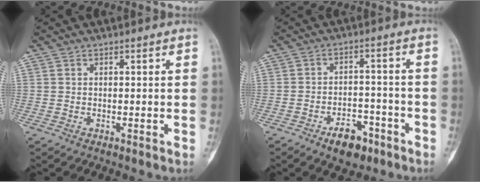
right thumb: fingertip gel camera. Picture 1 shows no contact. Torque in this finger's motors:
{"motor_torque": [1.79, 1.39, 0.52, -0.32, 0.23]}